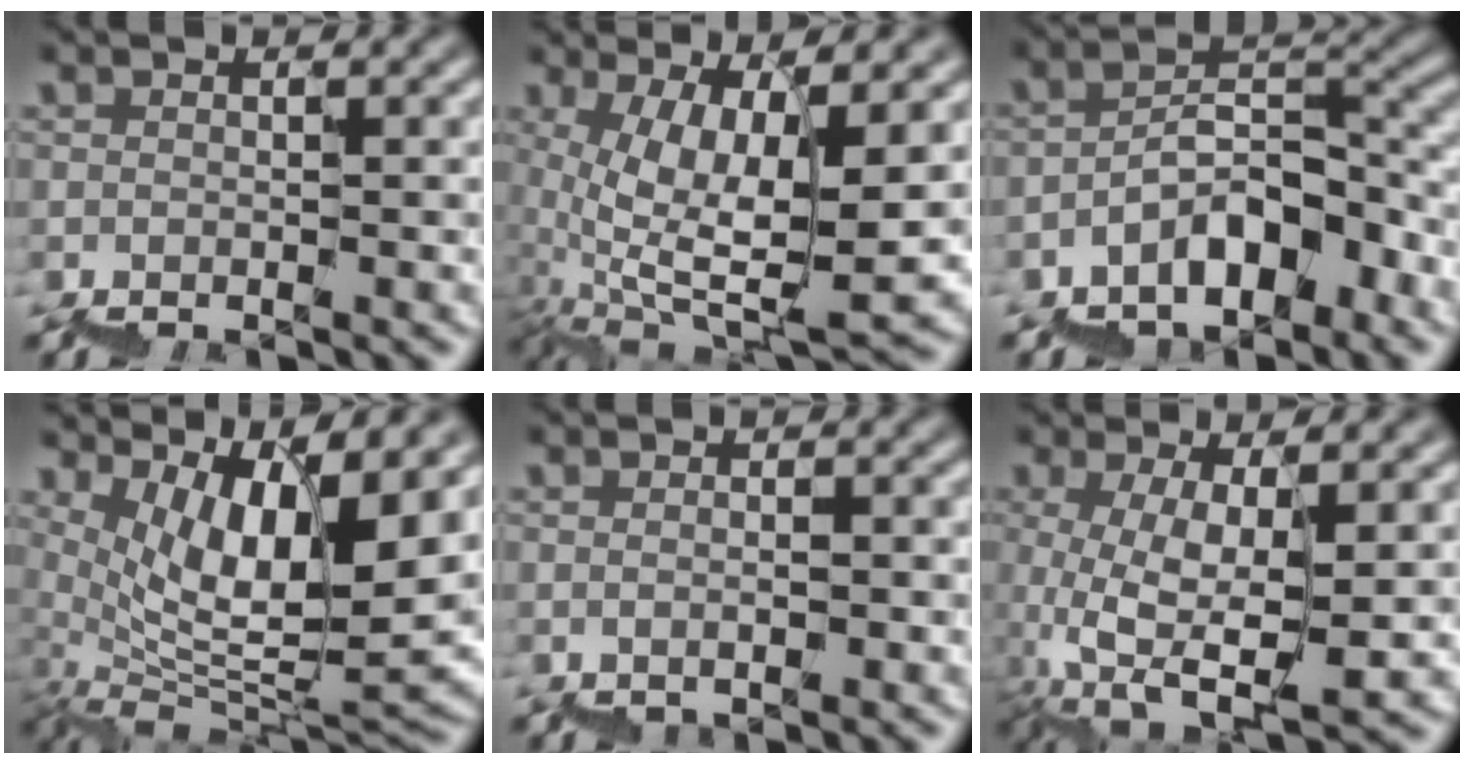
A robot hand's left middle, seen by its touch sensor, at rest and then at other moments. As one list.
[{"total": 8.3, "force": [4.3, 2.1, 6.8], "torque": [-0.124, -0.010, 0.092]}, {"total": 6.2, "force": [-3.5, 3.0, 4.1], "torque": [-0.045, 0.020, -0.069]}, {"total": 11.0, "force": [5.7, 3.1, 8.9], "torque": [-0.133, -0.010, 0.114]}, {"total": 0.6, "force": [-0.1, 0.3, 0.5], "torque": [-0.008, 0.004, 0.000]}, {"total": 6.1, "force": [2.4, 2.0, 5.3], "torque": [-0.106, -0.003, 0.054]}]